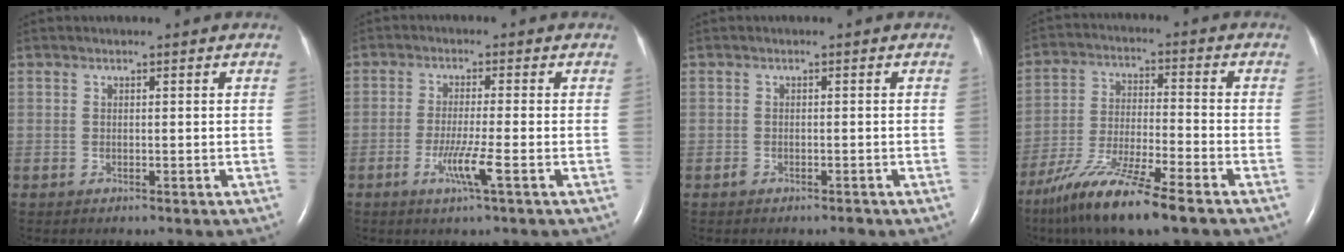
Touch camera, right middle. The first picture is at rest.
{"total": 4.6, "force": [-1.9, -0.6, 4.1], "torque": [-0.084, -0.015, -0.038]}
{"total": 1.2, "force": [-1.0, 0.4, 0.6], "torque": [-0.012, -0.001, -0.013]}
{"total": 12.9, "force": [-9.1, 0.6, 9.1], "torque": [-0.180, -0.037, -0.165]}